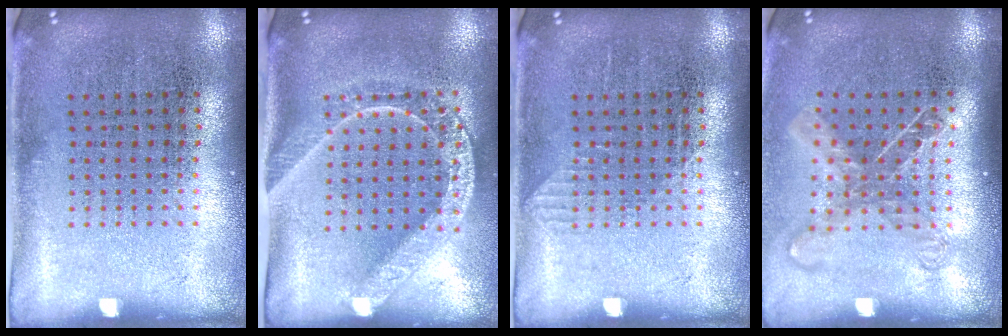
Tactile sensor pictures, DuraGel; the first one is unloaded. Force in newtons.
{"total": 2.1, "press": 1.7, "slide": 1.1}
{"total": 0.6, "press": 0.5, "slide": 0.2}
{"total": 1.6, "press": 1.3, "slide": 1.0}